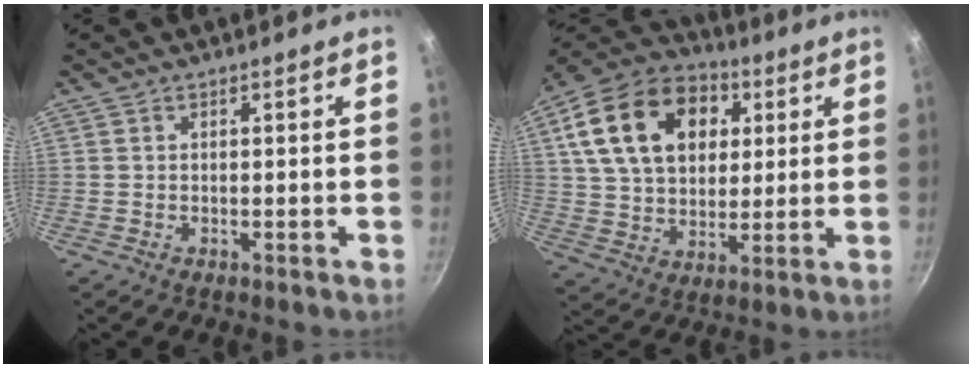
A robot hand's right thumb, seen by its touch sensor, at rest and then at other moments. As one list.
[{"total": 22.3, "force": [6.8, 15.5, 14.6], "torque": [-0.235, 0.006, 0.111]}]